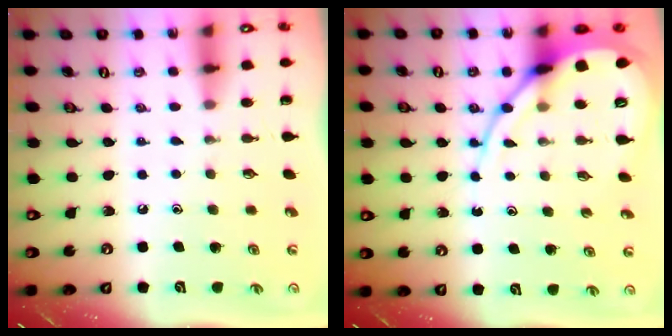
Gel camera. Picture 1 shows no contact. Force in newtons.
{"total": 11.2, "press": 11.2, "slide": 1.1}